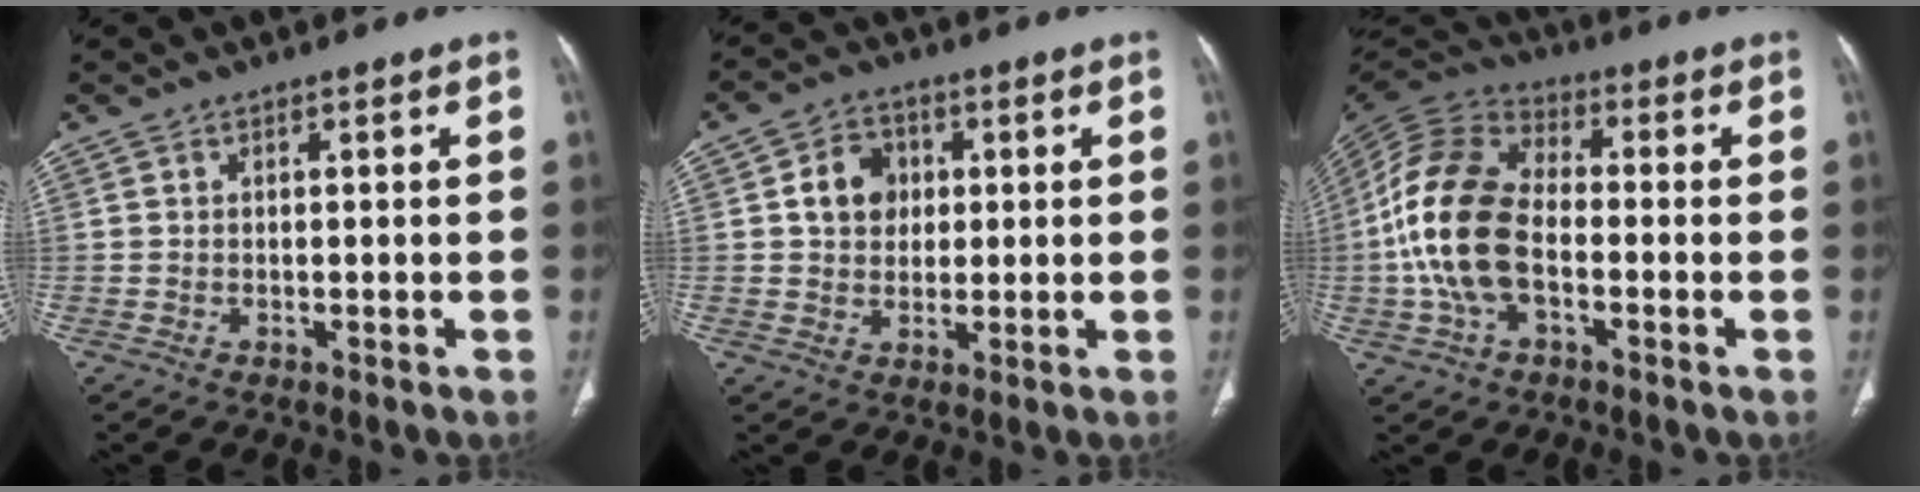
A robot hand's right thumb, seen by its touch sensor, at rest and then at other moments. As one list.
[{"total": 7.2, "force": [1.3, 6.0, 3.8], "torque": [-0.035, 0.002, 0.019]}, {"total": 16.3, "force": [-2.4, 9.7, 12.9], "torque": [-0.267, 0.029, -0.051]}]